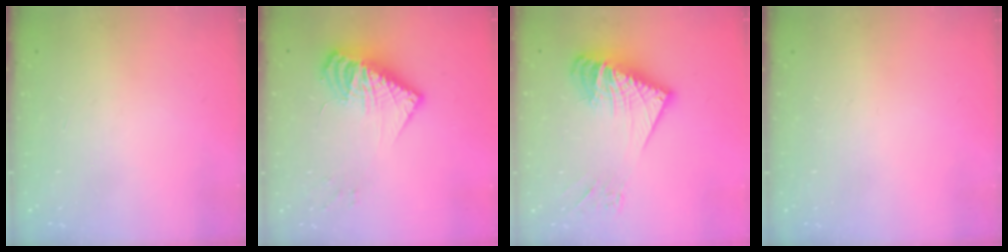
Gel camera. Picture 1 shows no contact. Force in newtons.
{"total": 13.8, "press": 13.7, "slide": 1.4}
{"total": 17.3, "press": 17.2, "slide": 1.9}
{"total": 0.0}